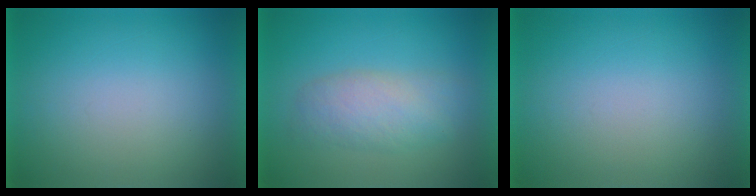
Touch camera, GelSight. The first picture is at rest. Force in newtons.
{"total": 4.0}
{"total": 0.0}